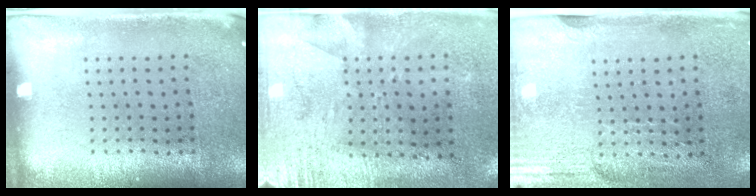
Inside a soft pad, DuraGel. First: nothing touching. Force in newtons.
{"total": 2.8, "press": 2.3, "slide": 1.7}
{"total": 2.9, "press": 2.4, "slide": 1.6}